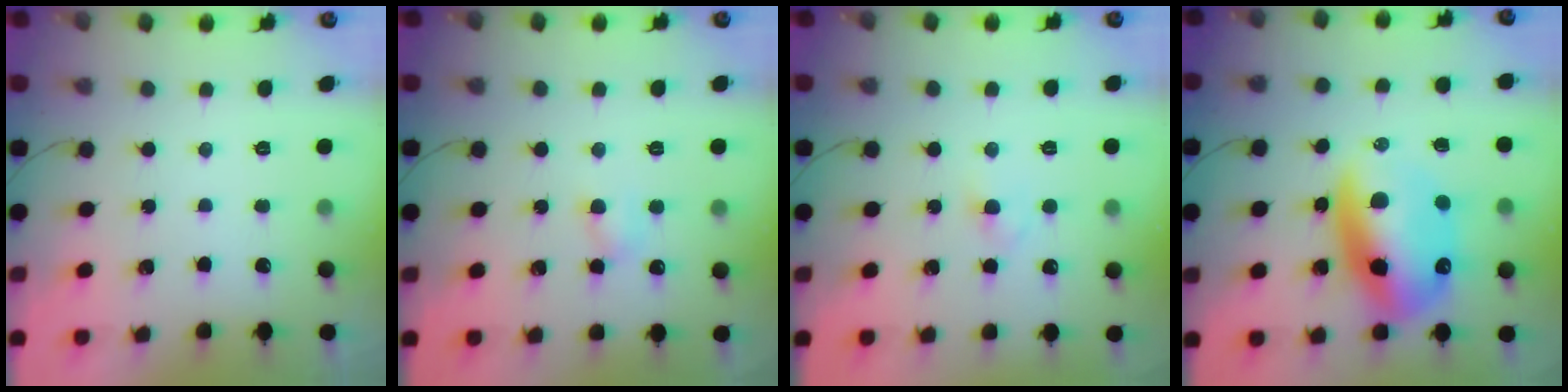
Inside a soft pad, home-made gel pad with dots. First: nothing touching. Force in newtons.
{"total": 4.2, "press": 4.0, "slide": 1.2}
{"total": 2.3, "press": 2.1, "slide": 1.0}
{"total": 18.5, "press": 17.9, "slide": 4.7}